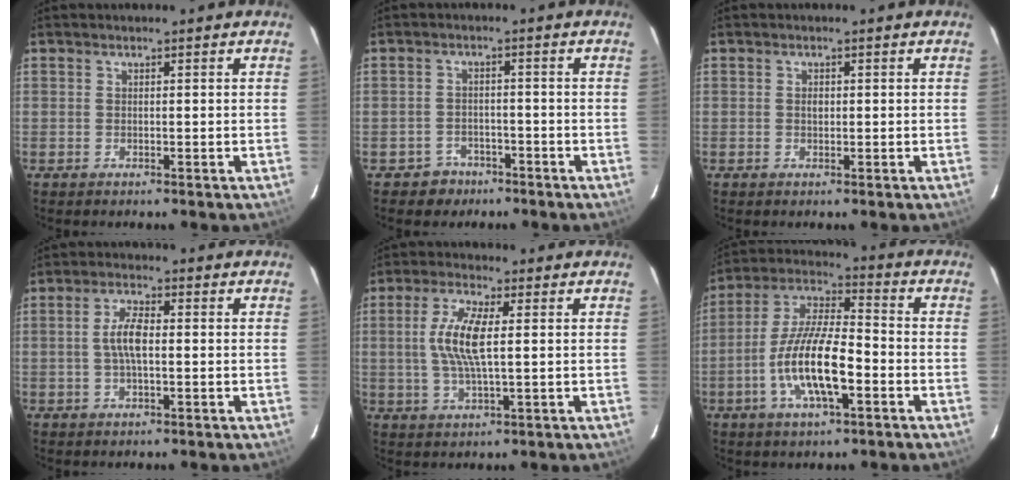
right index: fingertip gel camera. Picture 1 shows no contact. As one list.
[{"total": 4.5, "force": [-3.0, 3.3, 0.2], "torque": [-0.018, 0.018, -0.044]}, {"total": 1.0, "force": [0.0, 0.8, 0.6], "torque": [-0.009, 0.003, 0.001]}, {"total": 5.0, "force": [-0.2, 1.7, 4.7], "torque": [-0.093, 0.007, -0.003]}, {"total": 8.6, "force": [0.9, 2.2, 8.2], "torque": [-0.165, 0.003, 0.017]}, {"total": 14.3, "force": [-4.8, 4.2, 12.8], "torque": [-0.258, -0.005, -0.092]}]